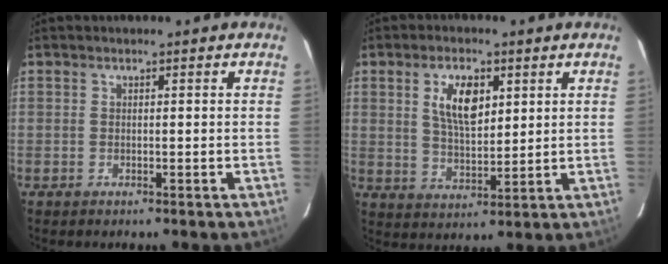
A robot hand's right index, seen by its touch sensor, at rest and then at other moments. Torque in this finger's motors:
{"motor_torque": [0.24, 0.06, 0.20, 0.08]}